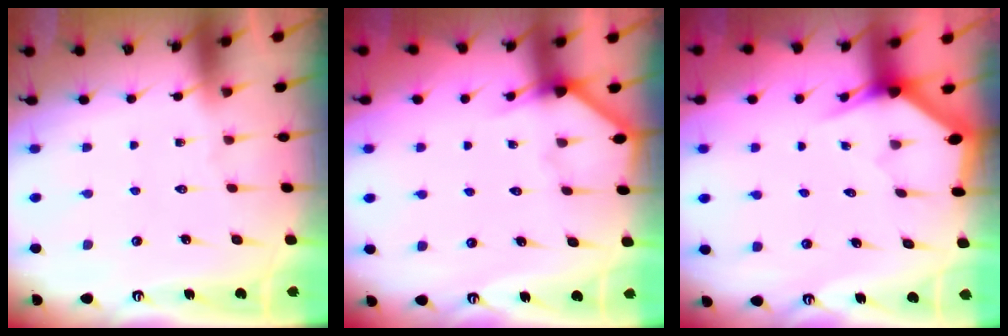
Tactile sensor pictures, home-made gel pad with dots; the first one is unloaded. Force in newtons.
{"total": 4.9, "press": 4.8, "slide": 0.4}
{"total": 2.9, "press": 2.9, "slide": 0.0}